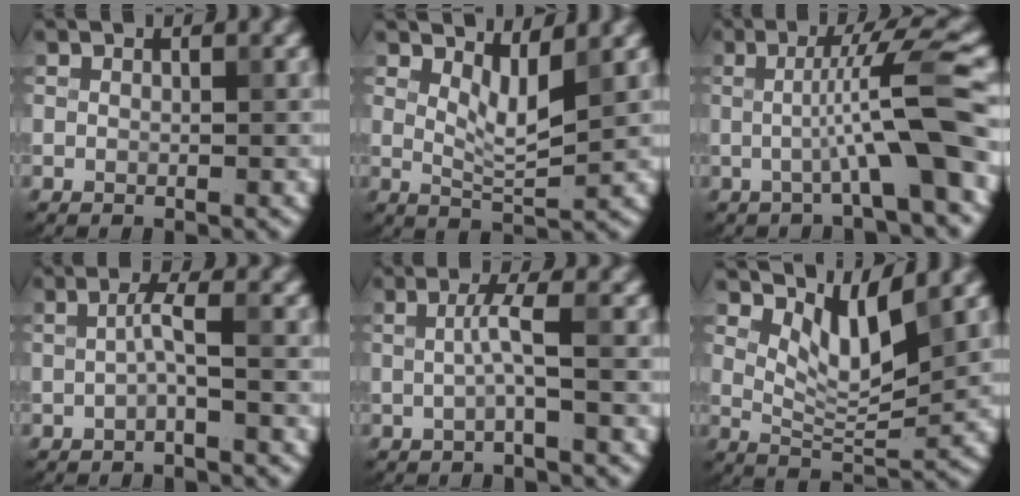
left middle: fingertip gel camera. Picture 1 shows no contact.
{"total": 2.5, "force": [1.4, 0.6, 2.1], "torque": [-0.041, -0.009, 0.031]}
{"total": 6.3, "force": [-1.1, 0.1, 6.2], "torque": [-0.102, 0.022, -0.020]}
{"total": 1.4, "force": [-0.5, -0.3, 1.3], "torque": [-0.029, 0.008, -0.006]}
{"total": 1.8, "force": [-0.2, -0.3, 1.7], "torque": [-0.039, 0.006, -0.001]}
{"total": 4.2, "force": [2.5, 1.3, 3.1], "torque": [-0.065, -0.013, 0.050]}